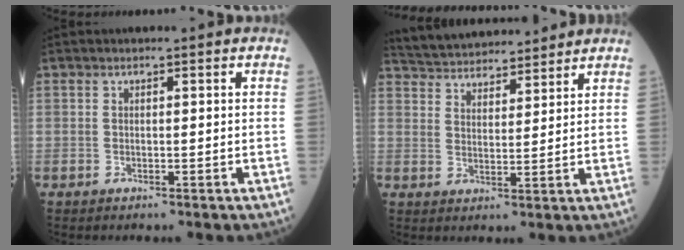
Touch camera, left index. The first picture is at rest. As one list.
[{"total": 13.3, "force": [12.5, 2.6, 3.5], "torque": [-0.063, 0.029, 0.199]}]